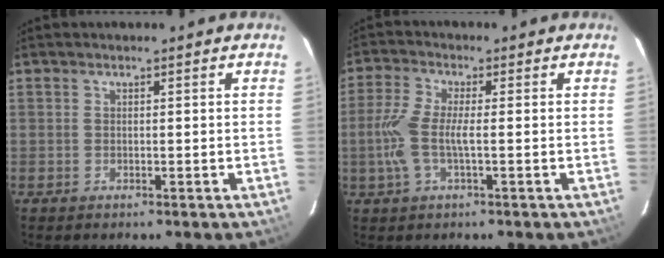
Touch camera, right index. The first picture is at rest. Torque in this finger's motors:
{"motor_torque": [0.69, -0.28, 0.48, 0.16]}